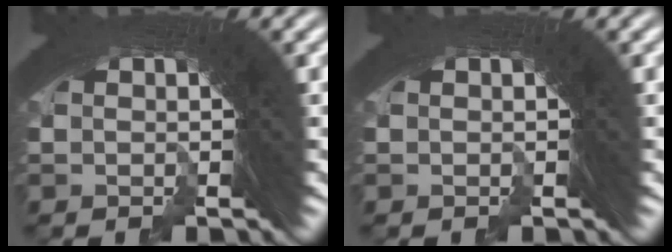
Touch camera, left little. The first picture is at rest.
{"total": 0.0}